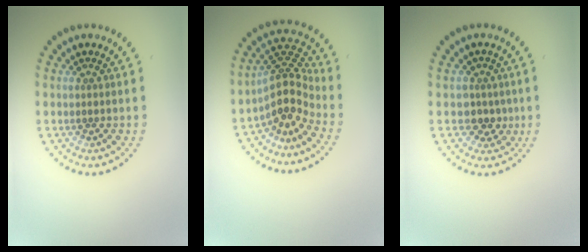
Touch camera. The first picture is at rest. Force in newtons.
{"total": 4.4, "press": 3.1, "slide": 3.1}
{"total": 2.2, "press": 1.8, "slide": 1.4}